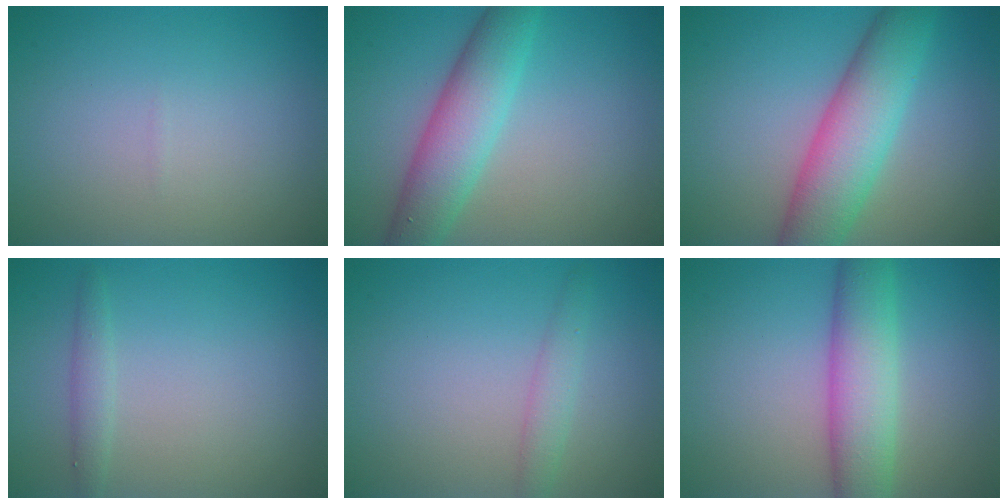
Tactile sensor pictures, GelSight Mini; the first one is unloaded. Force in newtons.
{"total": 5.7, "press": 5.7, "slide": 0.1}
{"total": 7.3, "press": 7.3, "slide": 0.2}
{"total": 1.2, "press": 1.2, "slide": 0.0}
{"total": 1.8, "press": 1.8, "slide": 0.0}
{"total": 5.9, "press": 5.9, "slide": 0.1}